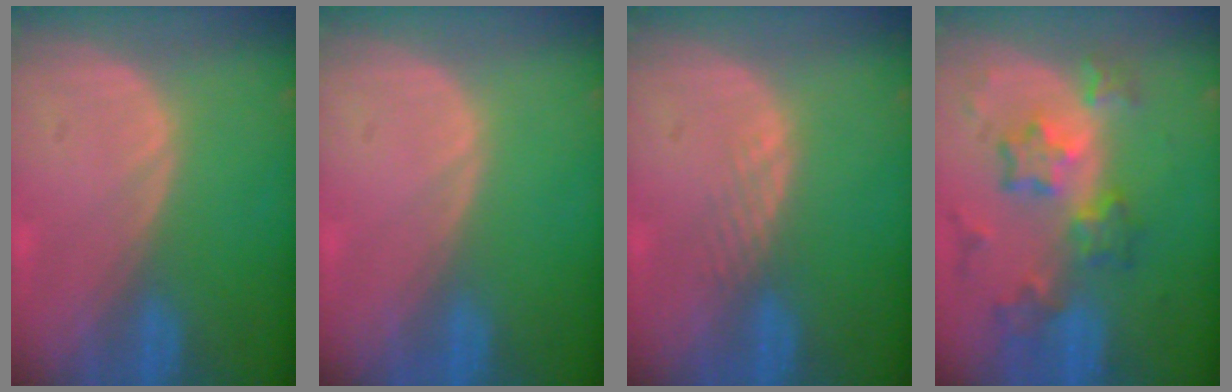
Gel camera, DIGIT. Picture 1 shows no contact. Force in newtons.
{"total": 0.0}
{"total": 1.6, "press": 1.6, "slide": 0.1}
{"total": 8.7, "press": 7.6, "slide": 4.2}